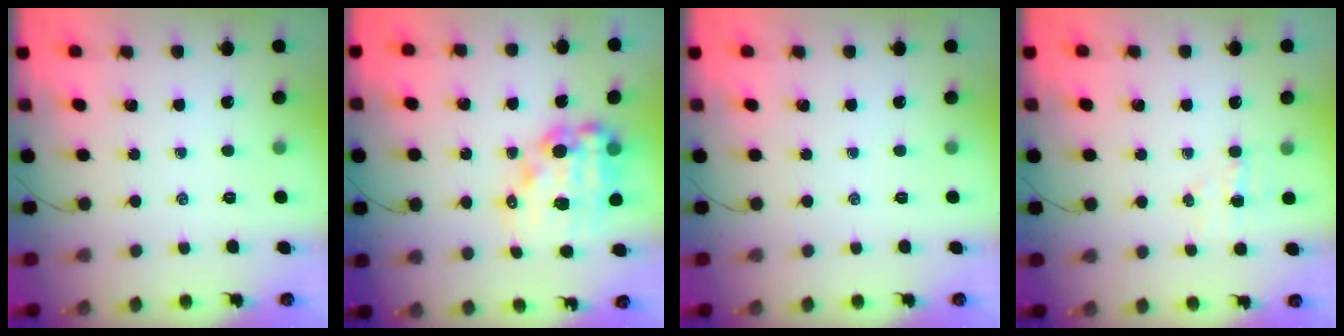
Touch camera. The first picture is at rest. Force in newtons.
{"total": 13.6, "press": 13.2, "slide": 3.3}
{"total": 0.0}
{"total": 3.7, "press": 3.6, "slide": 0.8}